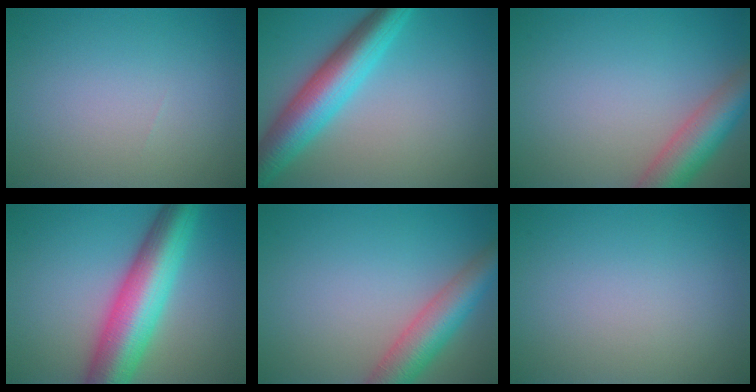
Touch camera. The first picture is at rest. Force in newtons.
{"total": 7.6, "press": 7.6, "slide": 0.2}
{"total": 5.9, "press": 5.8, "slide": 0.3}
{"total": 10.2, "press": 10.2, "slide": 0.4}
{"total": 5.7, "press": 5.7, "slide": 0.2}
{"total": 0.0}